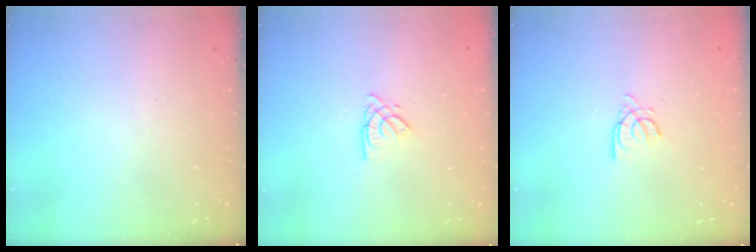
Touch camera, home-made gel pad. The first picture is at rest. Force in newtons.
{"total": 2.7, "press": 2.7, "slide": 0.3}
{"total": 5.0, "press": 5.0, "slide": 0.4}